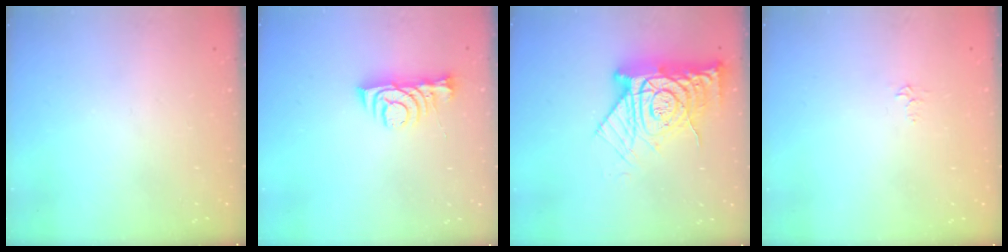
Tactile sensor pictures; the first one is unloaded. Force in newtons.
{"total": 7.0, "press": 7.0, "slide": 0.8}
{"total": 17.3, "press": 17.2, "slide": 1.7}
{"total": 3.3, "press": 3.2, "slide": 0.4}